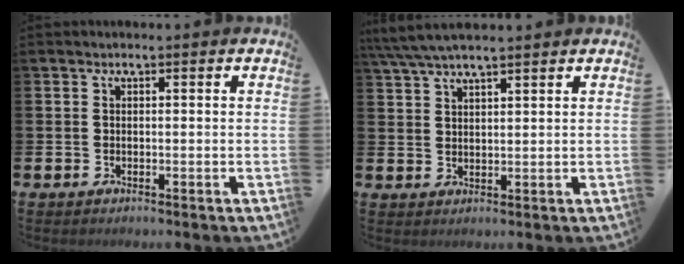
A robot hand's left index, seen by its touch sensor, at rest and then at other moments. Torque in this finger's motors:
{"motor_torque": [1.08, -1.06, 0.30, 0.21]}